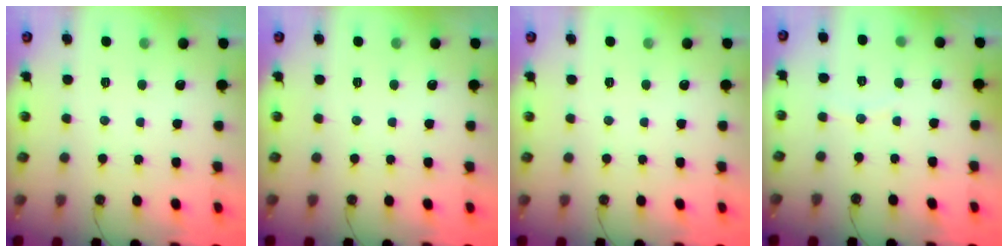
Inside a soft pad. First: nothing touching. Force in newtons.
{"total": 0.0}
{"total": 0.0}
{"total": 3.0, "press": 3.0, "slide": 0.2}